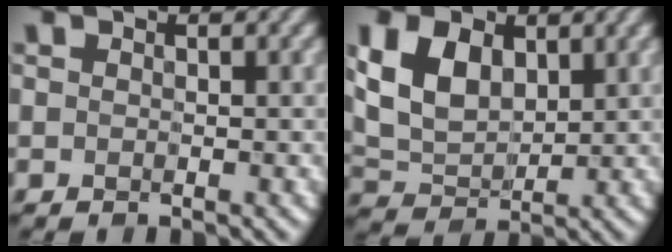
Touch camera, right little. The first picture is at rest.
{"total": 6.4, "force": [1.4, 4.3, 4.5], "torque": [-0.099, -0.002, 0.026]}